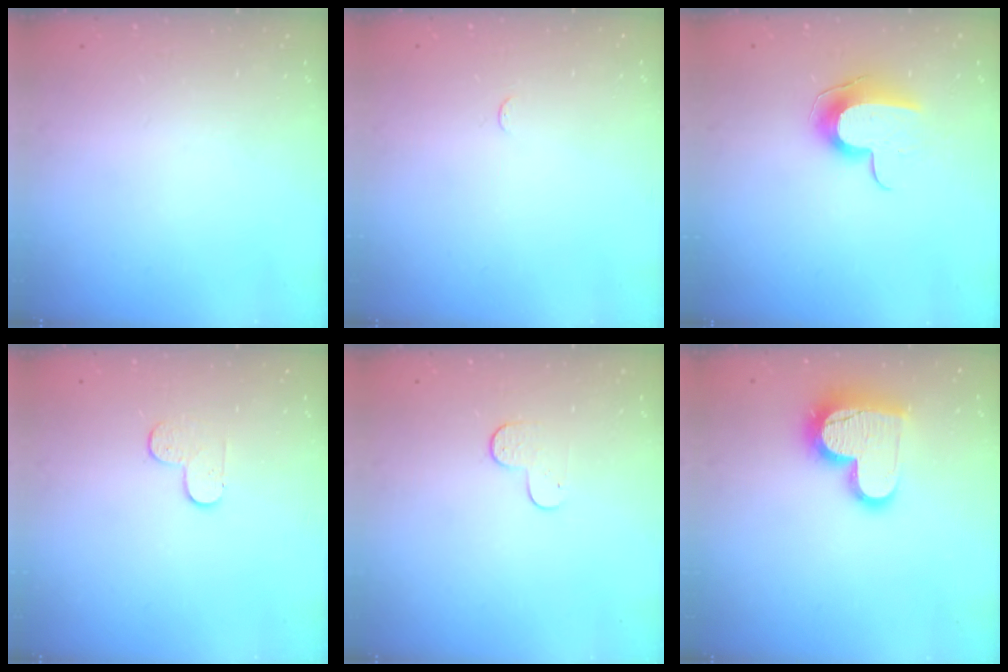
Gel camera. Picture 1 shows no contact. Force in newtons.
{"total": 2.9, "press": 2.8, "slide": 0.4}
{"total": 9.8, "press": 9.8, "slide": 0.7}
{"total": 5.4, "press": 5.3, "slide": 0.6}
{"total": 5.5, "press": 5.4, "slide": 0.6}
{"total": 14.8, "press": 14.8, "slide": 0.7}